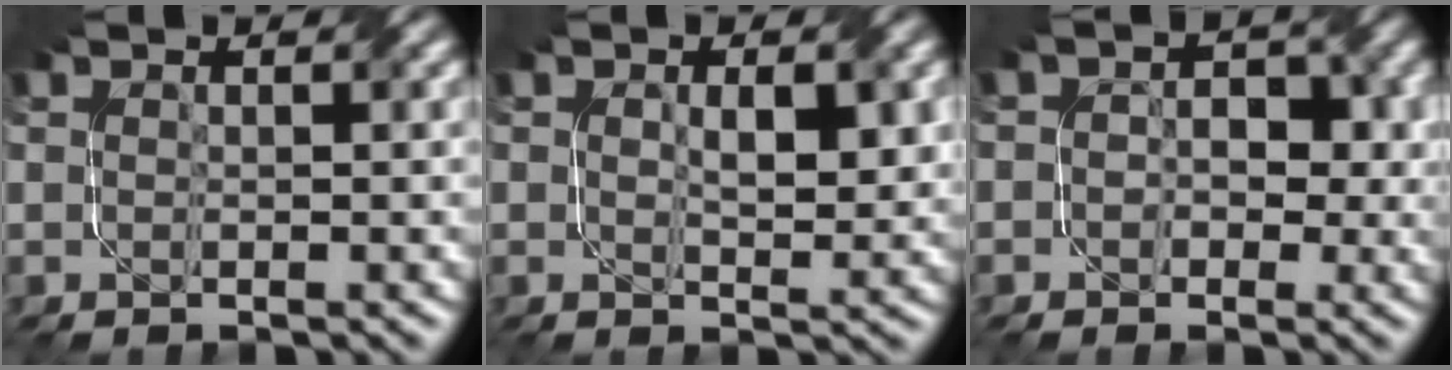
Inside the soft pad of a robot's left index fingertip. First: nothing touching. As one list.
[{"total": 3.0, "force": [0.5, 1.4, 2.6], "torque": [-0.043, -0.006, 0.012]}, {"total": 3.8, "force": [0.2, 2.9, 2.5], "torque": [-0.010, 0.005, -0.009]}]